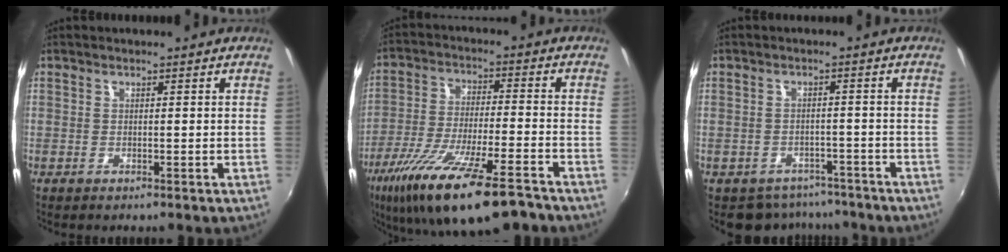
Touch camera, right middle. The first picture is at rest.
{"total": 19.3, "force": [-13.3, 3.4, 13.5], "torque": [-0.258, -0.050, -0.229]}
{"total": 7.0, "force": [-5.7, 3.9, 0.9], "torque": [-0.030, 0.006, -0.073]}